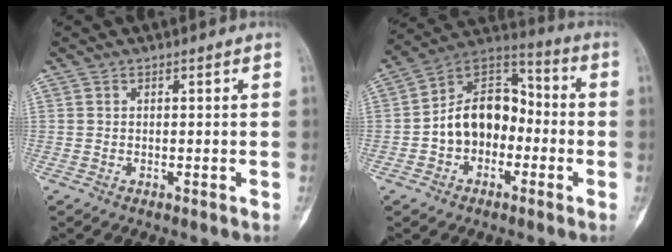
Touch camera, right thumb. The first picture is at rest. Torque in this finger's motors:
{"motor_torque": [0.18, 0.18, 1.05, -0.81, 0.16]}